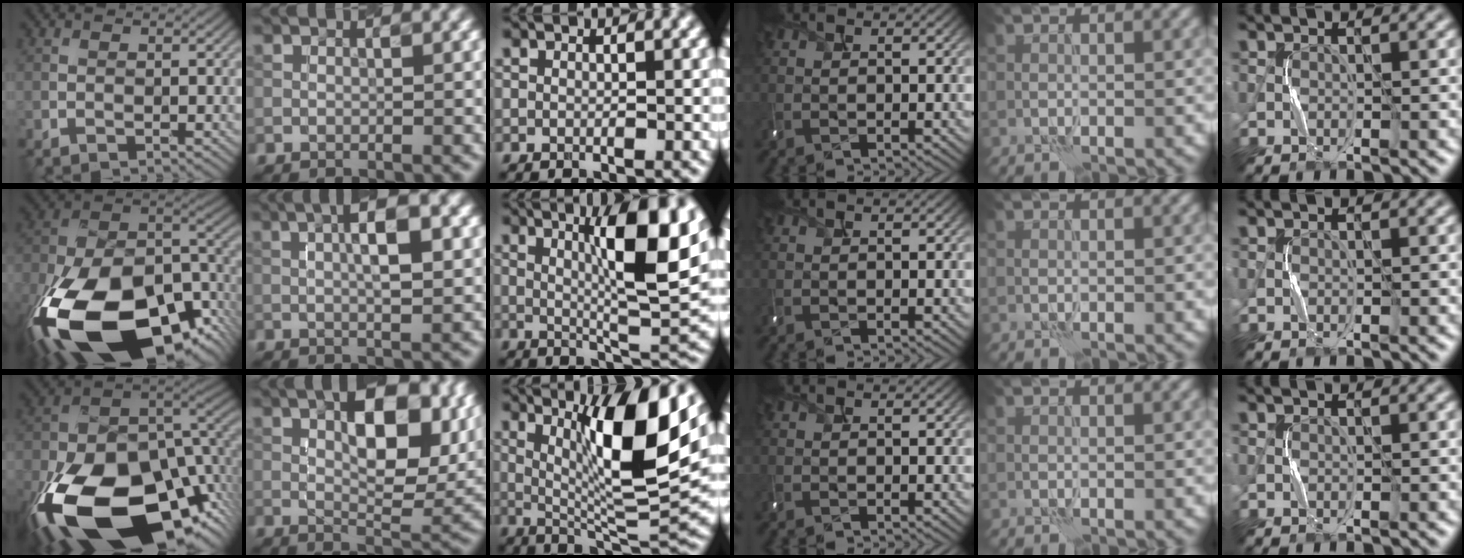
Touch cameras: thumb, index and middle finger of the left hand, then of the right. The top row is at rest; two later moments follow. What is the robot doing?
{"motion": "shake", "object": "tambourine"}